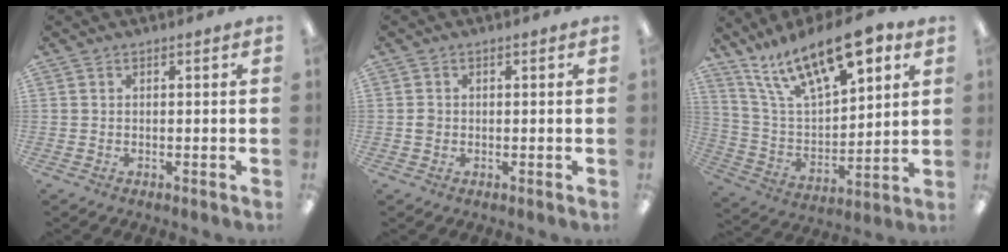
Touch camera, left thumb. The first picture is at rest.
{"total": 1.3, "force": [0.0, 1.2, 0.5], "torque": [-0.010, 0.004, -0.001]}
{"total": 21.0, "force": [13.7, 8.0, 13.8], "torque": [-0.246, -0.069, 0.240]}